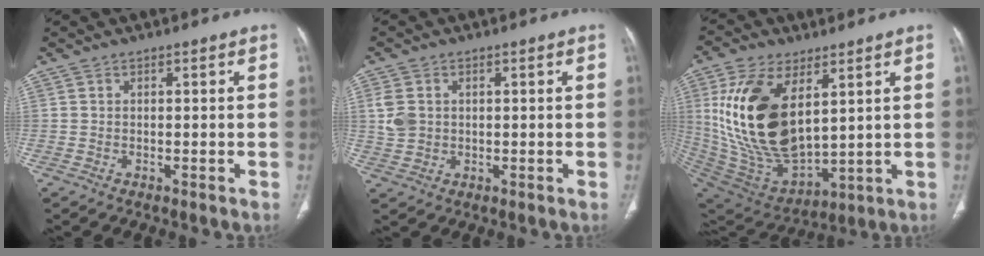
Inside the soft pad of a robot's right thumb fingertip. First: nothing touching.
{"total": 4.7, "force": [0.8, 3.7, 2.7], "torque": [-0.050, -0.001, 0.021]}
{"total": 22.9, "force": [6.2, 12.2, 18.3], "torque": [-0.350, -0.035, 0.133]}